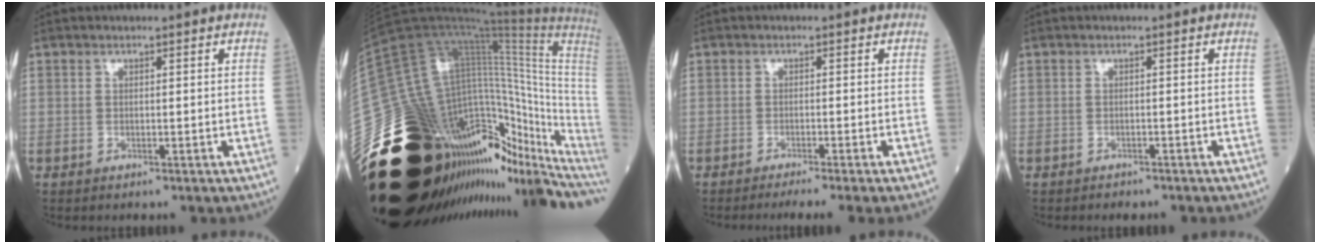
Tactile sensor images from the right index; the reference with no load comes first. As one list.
[{"total": 44.9, "force": [-18.0, 10.4, 39.8], "torque": [-0.544, 0.039, -0.283]}, {"total": 6.0, "force": [-4.9, -1.2, 3.3], "torque": [-0.022, -0.011, -0.070]}, {"total": 1.6, "force": [-1.5, 0.6, 0.3], "torque": [-0.009, -0.001, -0.017]}]